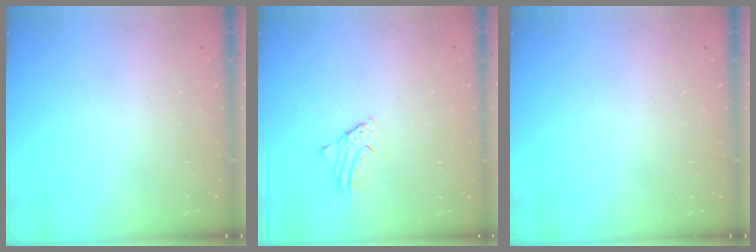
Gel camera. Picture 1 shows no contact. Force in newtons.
{"total": 2.4, "press": 2.4, "slide": 0.1}
{"total": 0.0}